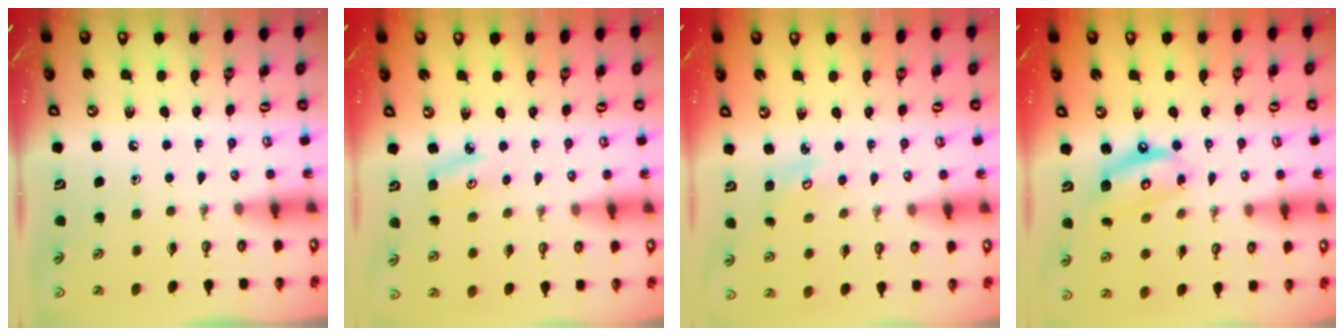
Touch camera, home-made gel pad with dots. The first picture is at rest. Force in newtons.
{"total": 4.5, "press": 4.4, "slide": 0.5}
{"total": 3.1, "press": 3.1, "slide": 0.3}
{"total": 10.2, "press": 10.1, "slide": 1.0}